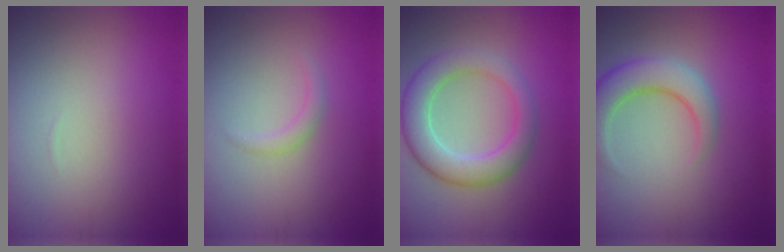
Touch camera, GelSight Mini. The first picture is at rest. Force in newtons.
{"total": 1.1, "press": 1.1, "slide": 0.0}
{"total": 5.6, "press": 5.5, "slide": 0.4}
{"total": 4.9, "press": 4.9, "slide": 0.2}